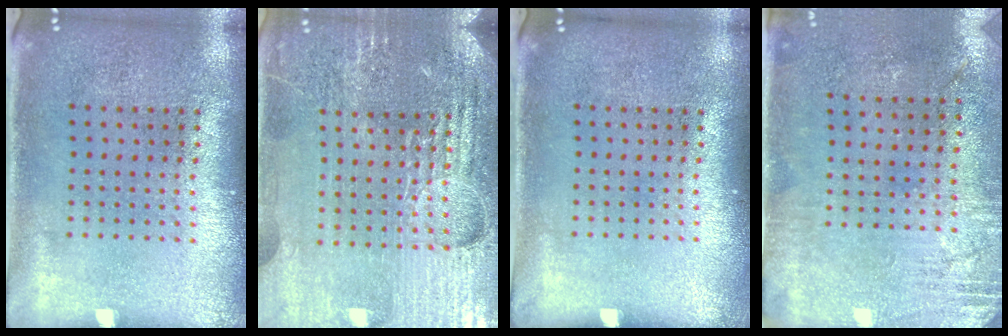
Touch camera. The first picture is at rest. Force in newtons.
{"total": 5.1, "press": 4.7, "slide": 2.0}
{"total": 0.0}
{"total": 2.7, "press": 2.3, "slide": 1.4}